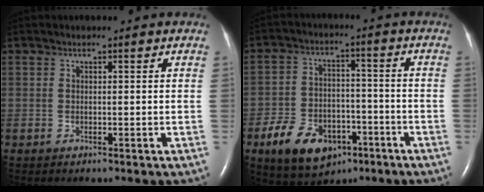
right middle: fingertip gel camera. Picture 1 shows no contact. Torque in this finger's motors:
{"motor_torque": [1.20, -0.94, 0.19, 0.05]}